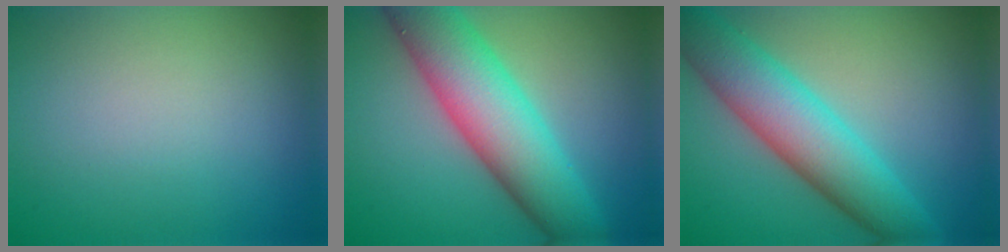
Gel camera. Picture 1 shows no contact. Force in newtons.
{"total": 9.6, "press": 9.6, "slide": 0.3}
{"total": 7.9, "press": 7.9, "slide": 0.3}